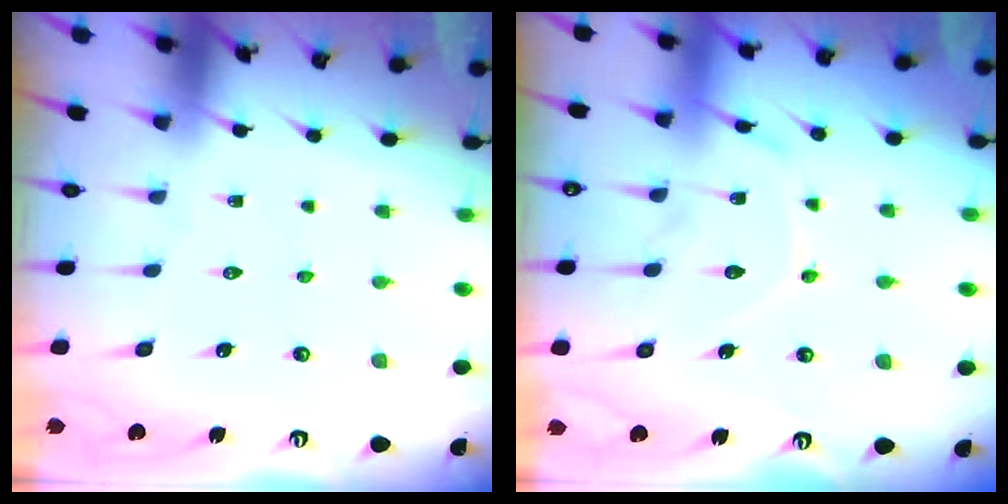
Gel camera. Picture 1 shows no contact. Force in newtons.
{"total": 12.0, "press": 12.0, "slide": 0.9}